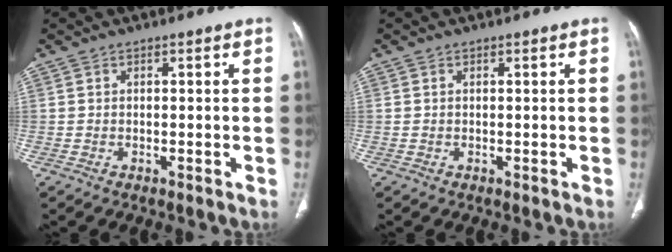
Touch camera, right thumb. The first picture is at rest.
{"total": 0.0}